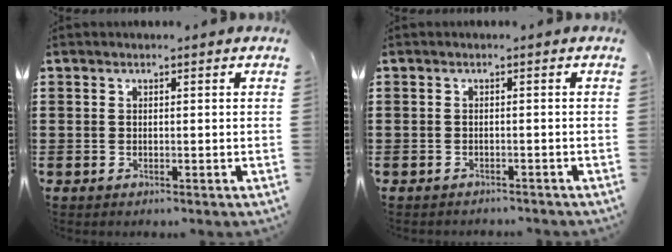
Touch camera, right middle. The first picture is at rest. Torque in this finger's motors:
{"motor_torque": [0.04, 0.03, 0.01, 0.02]}